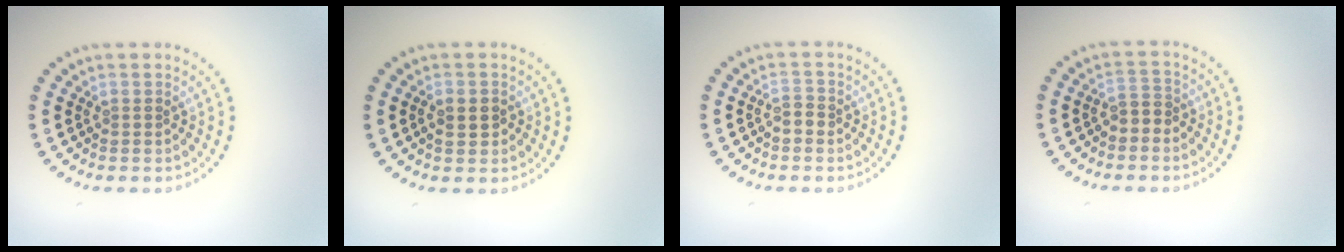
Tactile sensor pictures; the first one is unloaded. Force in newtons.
{"total": 1.5, "press": 1.5, "slide": 0.2}
{"total": 1.2, "press": 1.2, "slide": 0.4}
{"total": 1.7, "press": 1.4, "slide": 0.9}